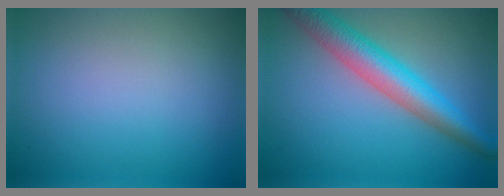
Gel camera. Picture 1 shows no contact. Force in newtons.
{"total": 5.8, "press": 5.8, "slide": 0.1}